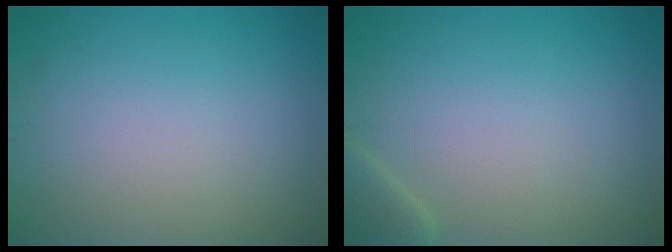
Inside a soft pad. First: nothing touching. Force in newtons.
{"total": 1.9, "press": 1.9, "slide": 0.2}